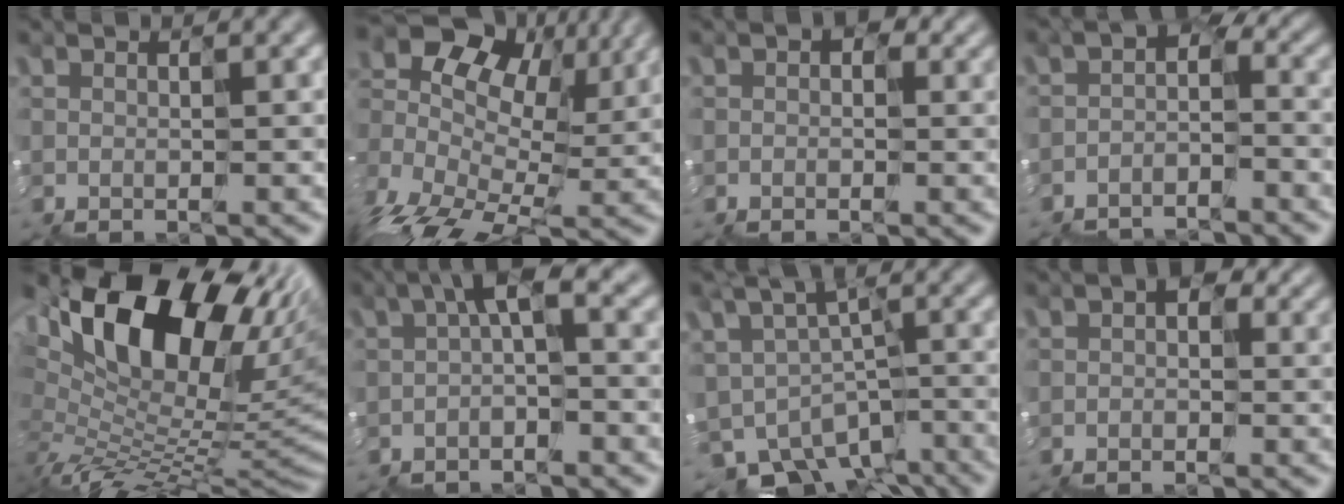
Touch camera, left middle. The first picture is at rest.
{"total": 12.0, "force": [0.9, 7.7, 9.1], "torque": [-0.193, 0.023, 0.028]}
{"total": 2.6, "force": [0.6, 1.8, 1.7], "torque": [-0.024, 0.011, 0.004]}
{"total": 4.2, "force": [-3.7, 1.5, 1.2], "torque": [-0.039, -0.008, -0.060]}
{"total": 13.5, "force": [4.9, 7.4, 10.1], "torque": [-0.178, 0.026, 0.088]}
{"total": 2.9, "force": [0.0, 0.6, 2.8], "torque": [-0.055, 0.014, -0.006]}
{"total": 5.6, "force": [-2.8, 4.3, 2.2], "torque": [-0.049, -0.013, -0.032]}
{"total": 2.6, "force": [0.4, 1.8, 1.8], "torque": [-0.026, 0.012, -0.001]}